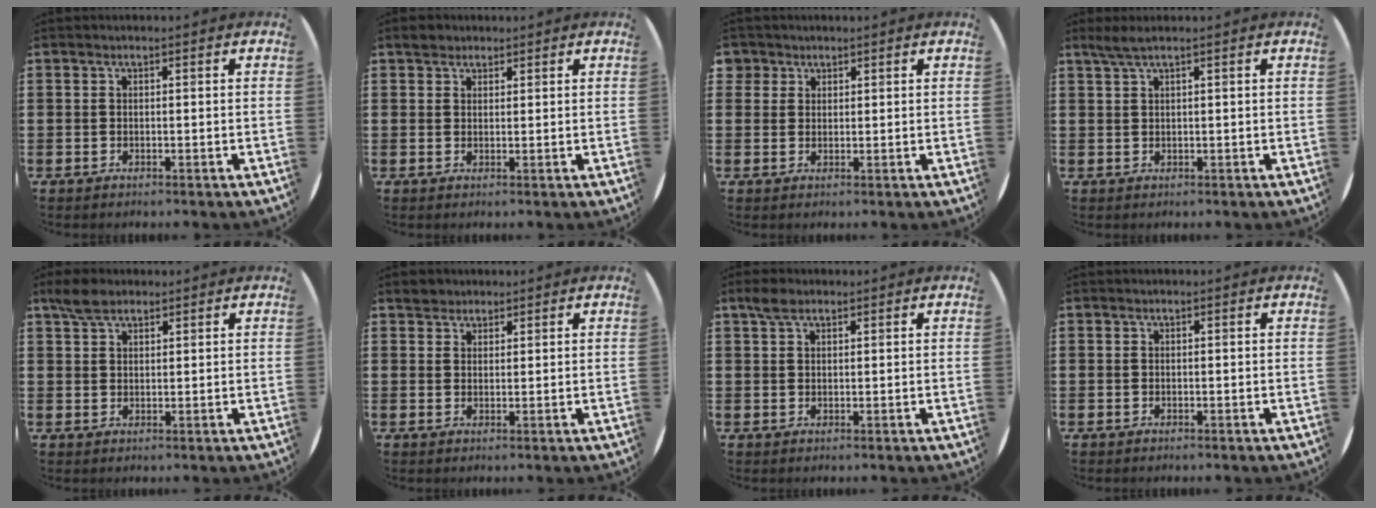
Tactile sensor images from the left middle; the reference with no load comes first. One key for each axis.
{"total": 1.9, "fx": 1.6, "fy": 0.9, "fz": 0.1, "tx": 0.010, "ty": -0.001, "tz": 0.029}
{"total": 2.0, "fx": 1.5, "fy": 1.3, "fz": 0.1, "tx": -0.007, "ty": 0.005, "tz": 0.030}
{"total": 1.8, "fx": 1.1, "fy": -0.1, "fz": 1.4, "tx": -0.030, "ty": 0.000, "tz": 0.021}
{"total": 3.5, "fx": 2.7, "fy": 1.6, "fz": 1.5, "tx": -0.028, "ty": 0.003, "tz": 0.050}
{"total": 2.2, "fx": 2.0, "fy": 1.1, "fz": -0.1, "tx": 0.004, "ty": 0.001, "tz": 0.039}
{"total": 2.4, "fx": 1.7, "fy": 1.2, "fz": 1.1, "tx": -0.017, "ty": 0.002, "tz": 0.030}
{"total": 0.0}